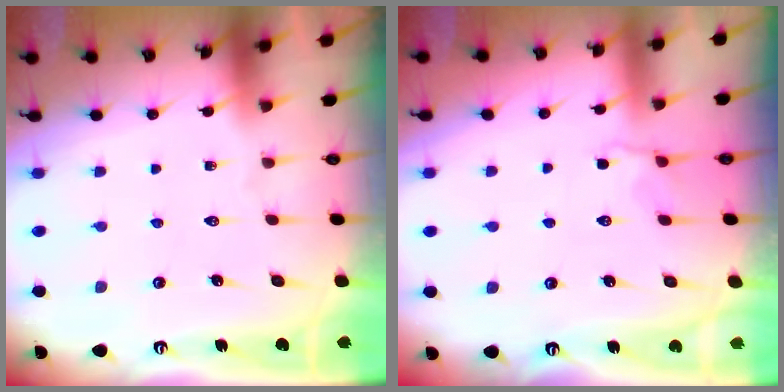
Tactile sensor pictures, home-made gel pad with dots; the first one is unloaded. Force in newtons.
{"total": 3.0, "press": 2.5, "slide": 1.6}